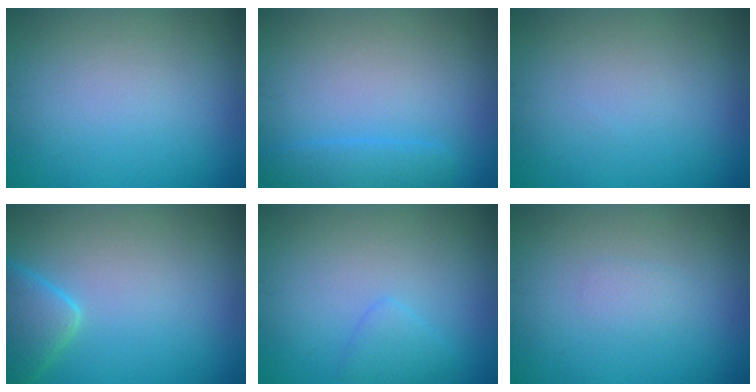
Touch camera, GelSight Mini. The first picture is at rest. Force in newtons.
{"total": 2.1, "press": 2.1, "slide": 0.1}
{"total": 0.0}
{"total": 3.5, "press": 3.5, "slide": 0.3}
{"total": 1.5, "press": 1.5, "slide": 0.1}
{"total": 0.8, "press": 0.8, "slide": 0.1}